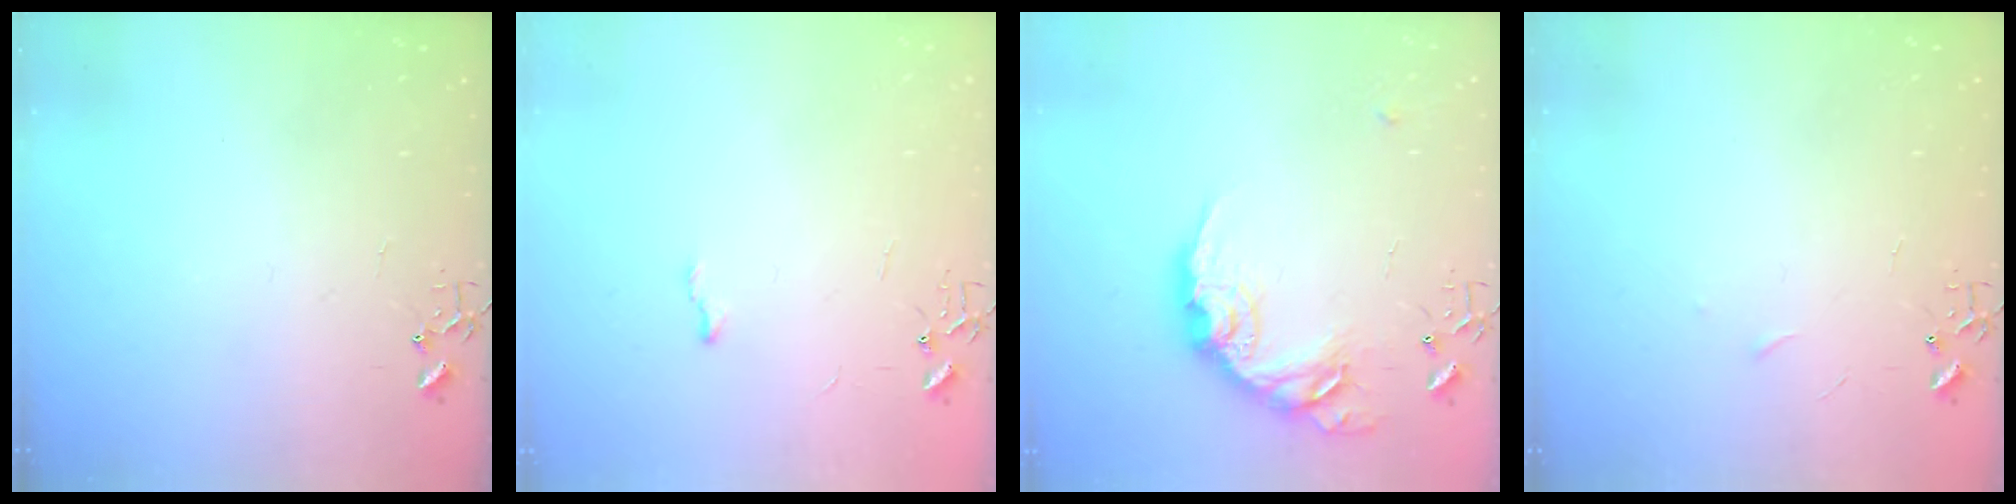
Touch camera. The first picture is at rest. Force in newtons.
{"total": 4.6, "press": 4.6, "slide": 0.3}
{"total": 18.5, "press": 18.5, "slide": 0.9}
{"total": 3.5, "press": 3.4, "slide": 0.4}